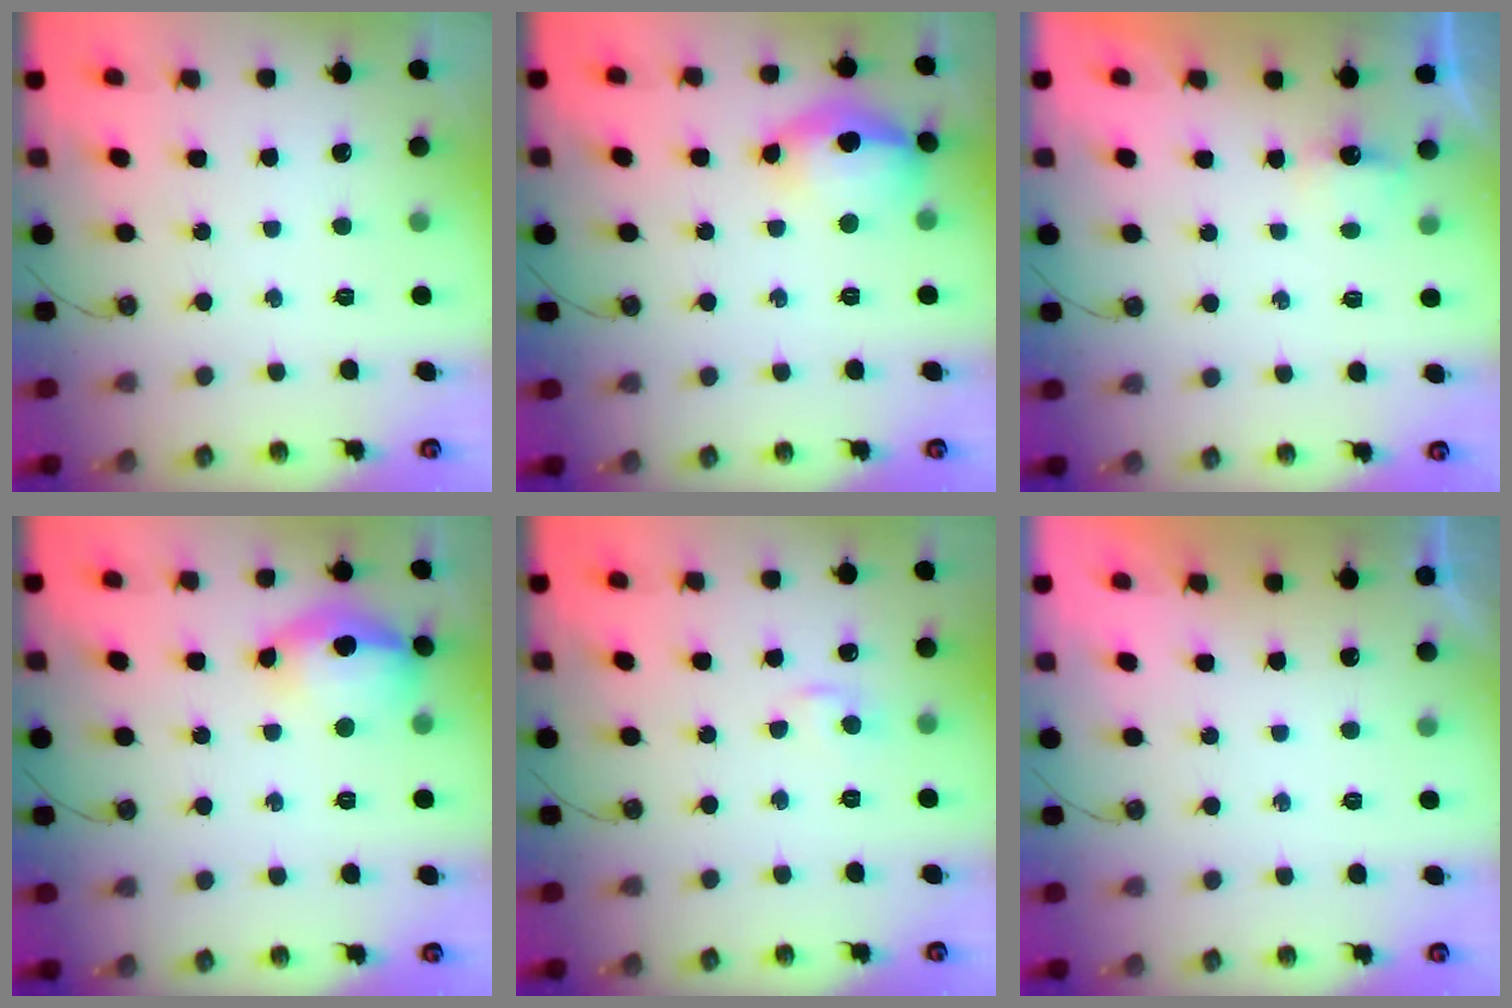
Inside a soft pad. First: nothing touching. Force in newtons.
{"total": 20.4, "press": 16.3, "slide": 12.3}
{"total": 2.6, "press": 2.6, "slide": 0.4}
{"total": 20.4, "press": 16.3, "slide": 12.3}
{"total": 5.8, "press": 5.8, "slide": 0.6}
{"total": 0.0}